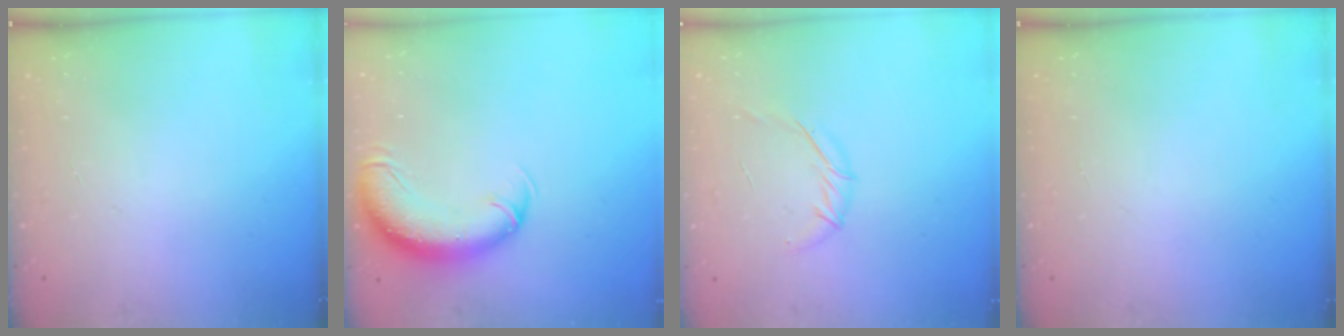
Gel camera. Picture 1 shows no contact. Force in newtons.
{"total": 13.3, "press": 12.9, "slide": 3.5}
{"total": 5.7, "press": 5.5, "slide": 1.4}
{"total": 0.0}